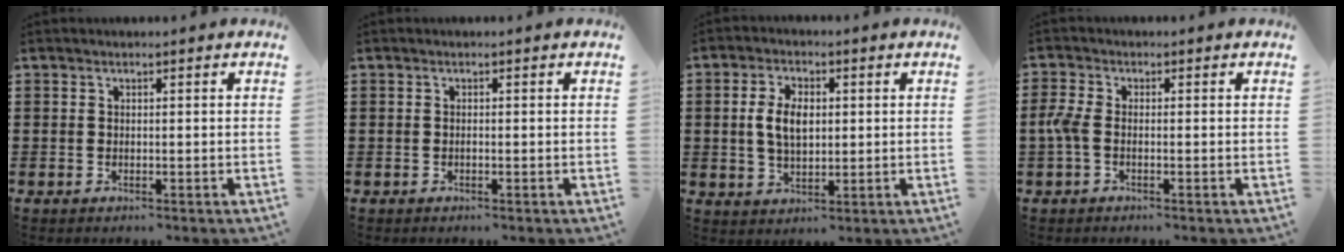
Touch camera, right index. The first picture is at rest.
{"total": 0.0}
{"total": 5.8, "force": [0.5, 3.3, 4.8], "torque": [-0.104, 0.004, 0.000]}
{"total": 3.1, "force": [-1.0, 1.4, 2.6], "torque": [-0.076, -0.007, -0.026]}